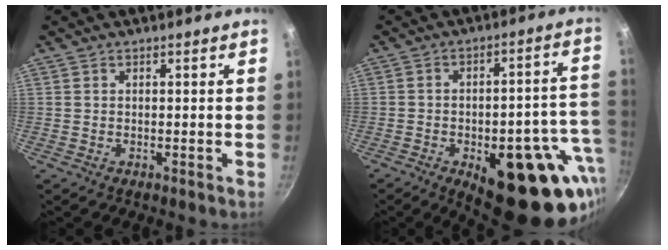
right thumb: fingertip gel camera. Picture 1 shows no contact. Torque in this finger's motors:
{"motor_torque": [3.00, 2.00, 1.97, -0.82, 0.43]}